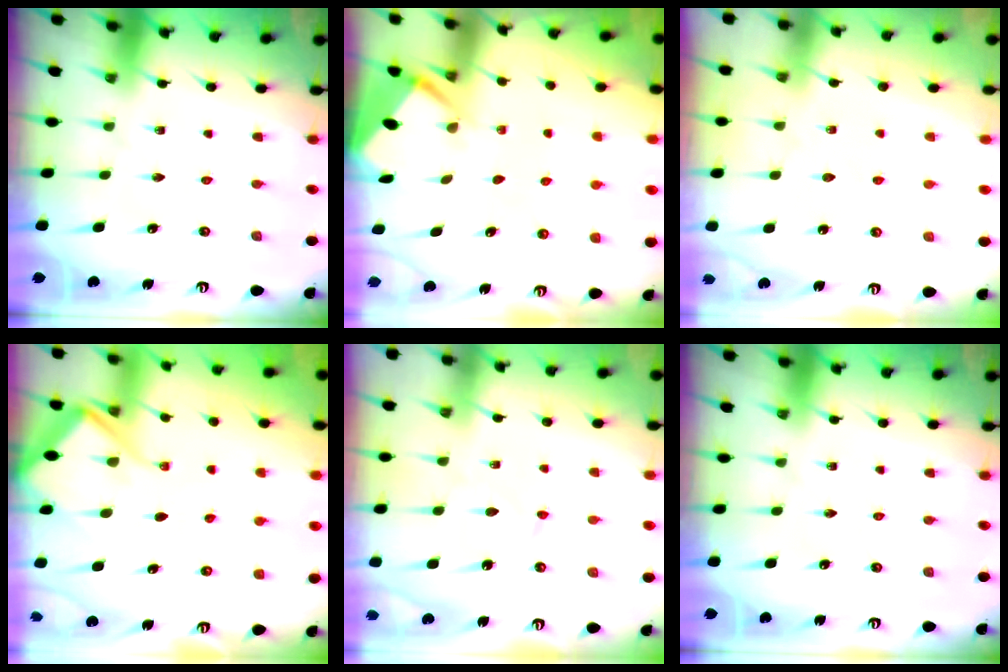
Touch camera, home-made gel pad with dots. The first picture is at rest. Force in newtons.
{"total": 2.7, "press": 2.7, "slide": 0.4}
{"total": 2.4, "press": 2.4, "slide": 0.3}
{"total": 7.7, "press": 7.6, "slide": 0.9}
{"total": 3.6, "press": 3.6, "slide": 0.1}
{"total": 0.0}